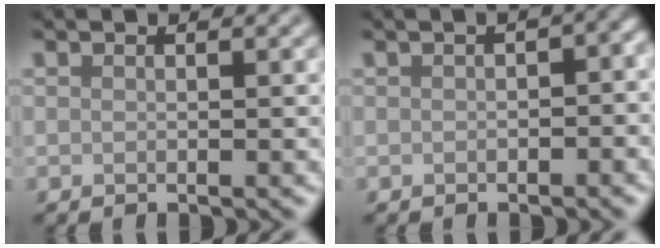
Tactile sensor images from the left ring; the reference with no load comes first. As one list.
[{"total": 3.0, "force": [0.1, 1.8, 2.4], "torque": [-0.012, 0.005, 0.004]}]